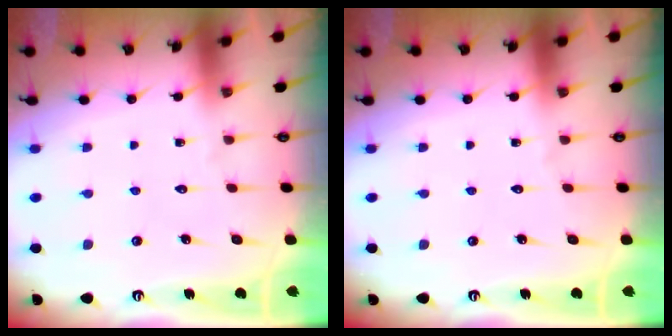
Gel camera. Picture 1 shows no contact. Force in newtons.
{"total": 0.0}